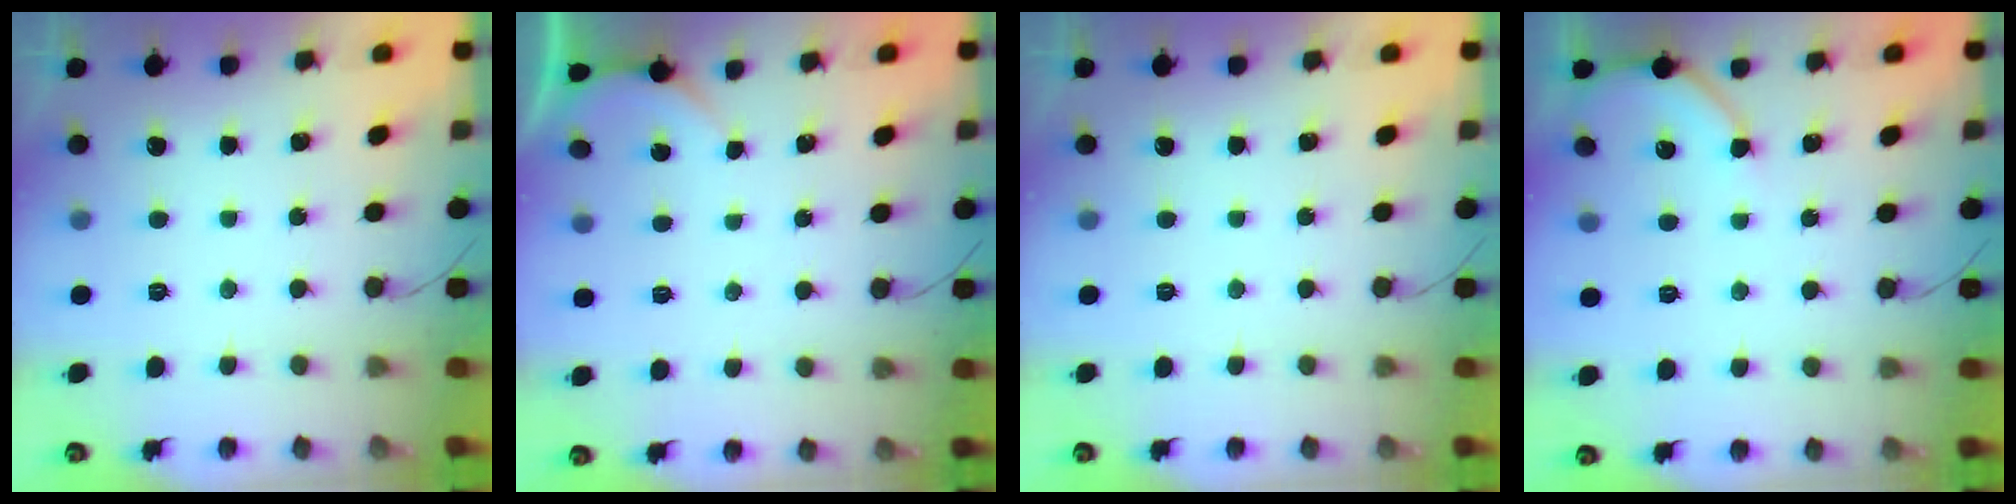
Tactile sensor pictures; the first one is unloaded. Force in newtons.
{"total": 0.8, "press": 0.8, "slide": 0.1}
{"total": 0.0}
{"total": 4.6, "press": 4.5, "slide": 0.7}